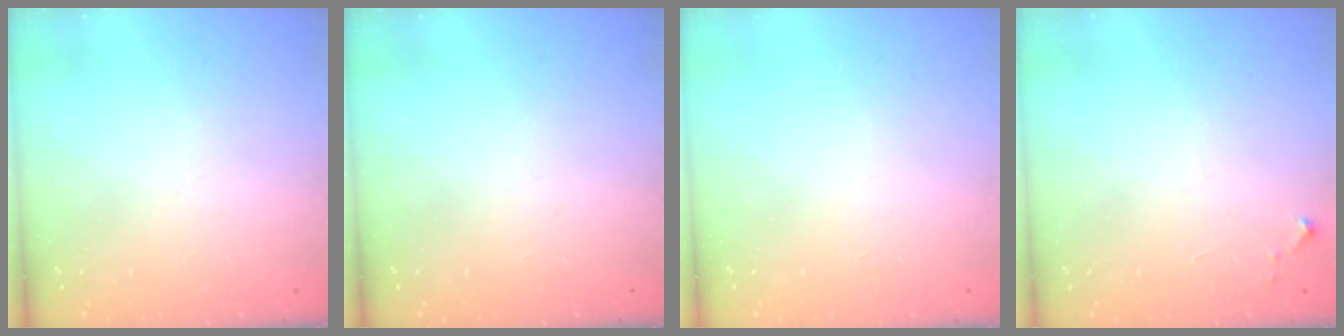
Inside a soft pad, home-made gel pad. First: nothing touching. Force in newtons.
{"total": 0.0}
{"total": 0.0}
{"total": 2.6, "press": 2.6, "slide": 0.4}